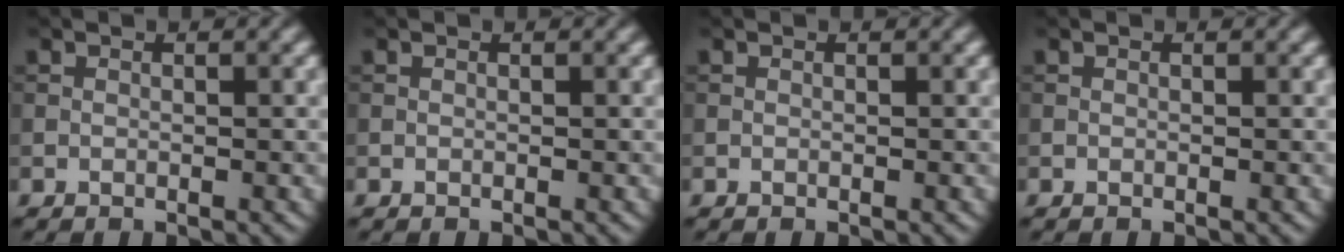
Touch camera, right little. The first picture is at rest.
{"total": 0.0}
{"total": 0.0}
{"total": 0.0}